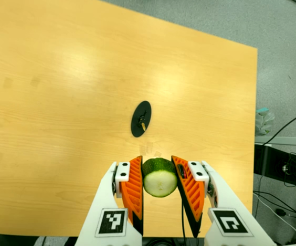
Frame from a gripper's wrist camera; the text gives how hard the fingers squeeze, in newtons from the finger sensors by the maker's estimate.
{"total": 10.7, "left": 9.7, "right": 11.7}